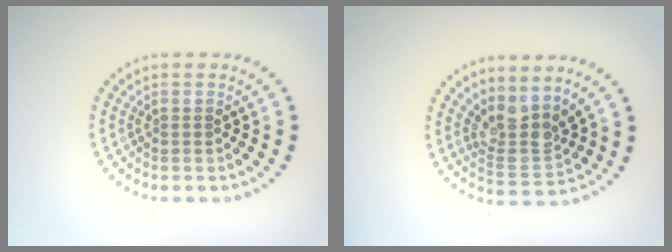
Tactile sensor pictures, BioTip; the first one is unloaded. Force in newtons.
{"total": 3.6, "press": 2.7, "slide": 2.3}